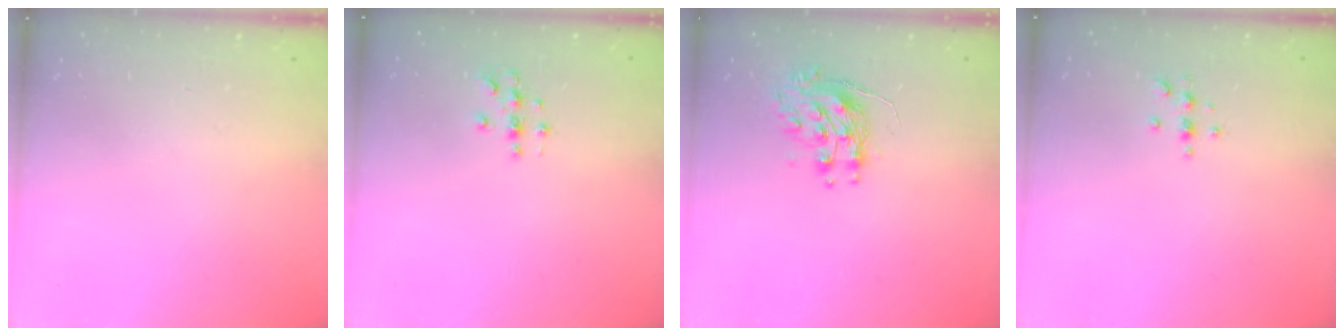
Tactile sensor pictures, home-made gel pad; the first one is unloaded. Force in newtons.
{"total": 3.0, "press": 3.0, "slide": 0.3}
{"total": 9.2, "press": 9.2, "slide": 0.7}
{"total": 2.9, "press": 2.9, "slide": 0.4}